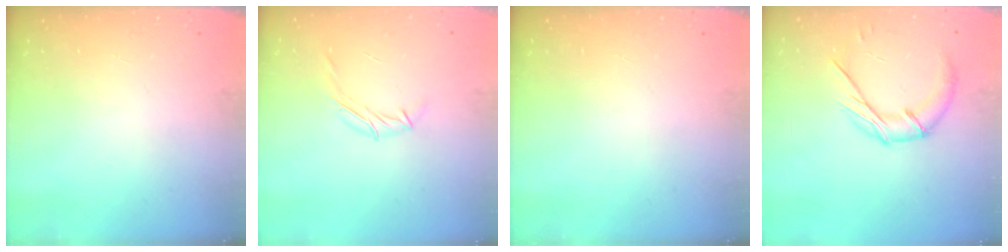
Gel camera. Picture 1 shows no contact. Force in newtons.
{"total": 5.7, "press": 5.6, "slide": 1.0}
{"total": 0.0}
{"total": 10.4, "press": 10.4, "slide": 0.6}